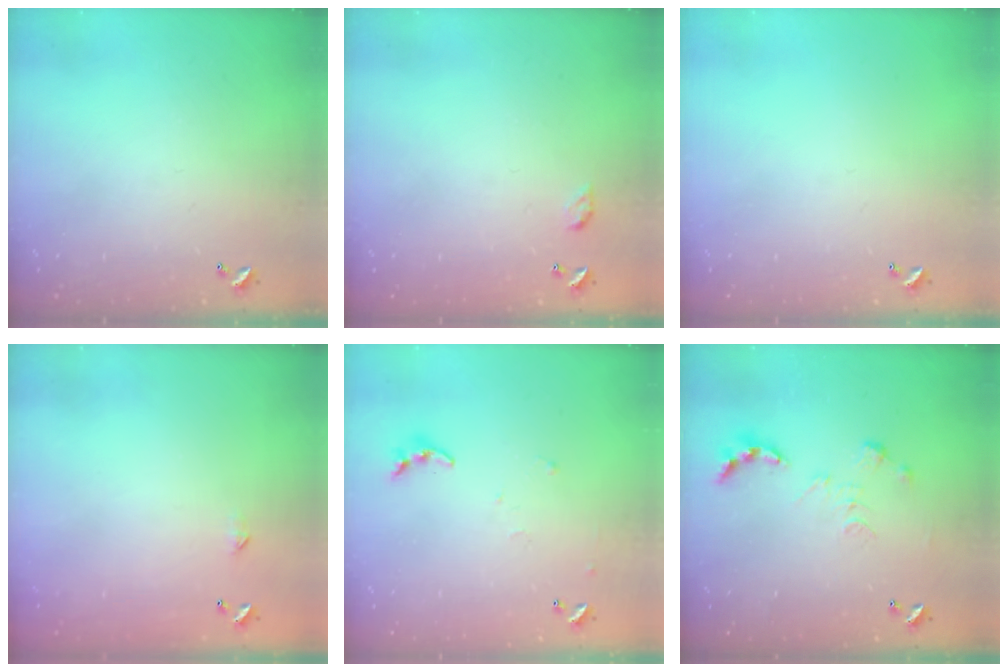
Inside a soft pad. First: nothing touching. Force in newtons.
{"total": 3.2, "press": 3.2, "slide": 0.4}
{"total": 0.0}
{"total": 2.3, "press": 2.3, "slide": 0.4}
{"total": 4.1, "press": 4.1, "slide": 0.4}
{"total": 0.0}